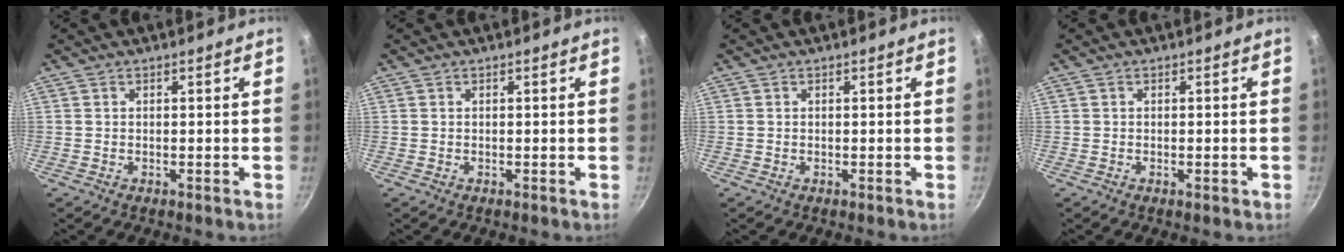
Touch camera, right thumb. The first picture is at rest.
{"total": 0.0}
{"total": 0.0}
{"total": 0.9, "force": [-0.5, 0.3, 0.7], "torque": [-0.010, 0.001, -0.008]}